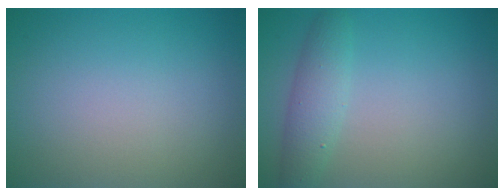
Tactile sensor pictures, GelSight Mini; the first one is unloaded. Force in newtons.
{"total": 2.7, "press": 2.7, "slide": 0.1}